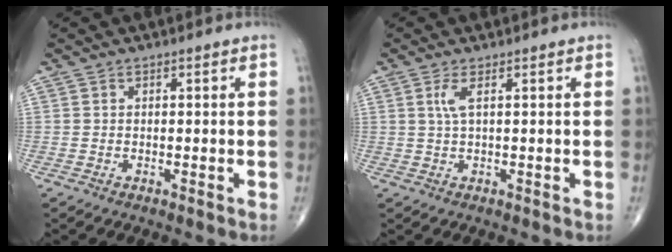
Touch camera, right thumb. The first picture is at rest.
{"total": 2.3, "force": [0.7, 0.3, 2.2], "torque": [-0.061, 0.004, 0.020]}